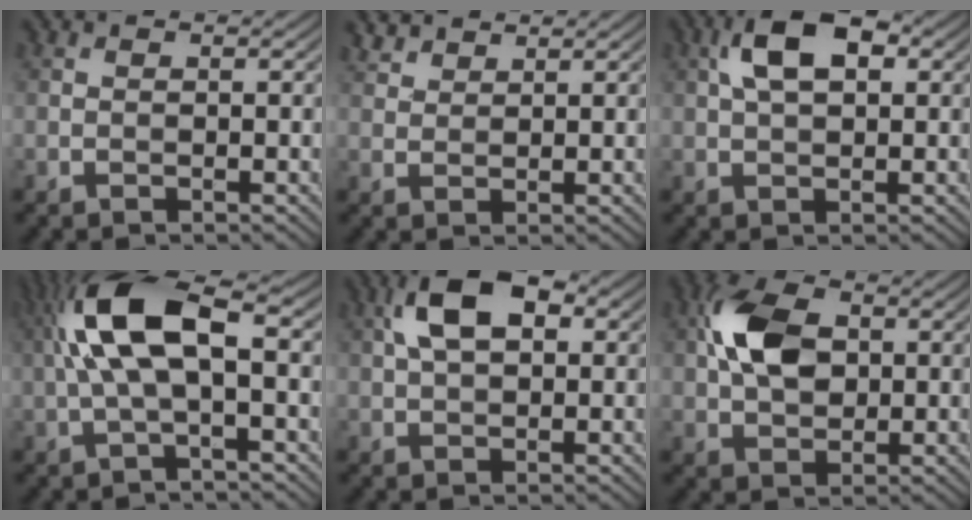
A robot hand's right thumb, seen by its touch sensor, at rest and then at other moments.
{"total": 2.6, "force": [2.3, 1.0, 0.7], "torque": [-0.021, 0.006, 0.053]}
{"total": 6.8, "force": [2.0, 3.5, 5.5], "torque": [-0.108, 0.015, 0.030]}
{"total": 9.7, "force": [0.8, 3.2, 9.1], "torque": [-0.196, 0.022, 0.009]}
{"total": 7.7, "force": [2.1, 4.2, 6.1], "torque": [-0.123, 0.019, 0.030]}
{"total": 8.3, "force": [1.4, 5.4, 6.2], "torque": [-0.140, 0.016, 0.020]}